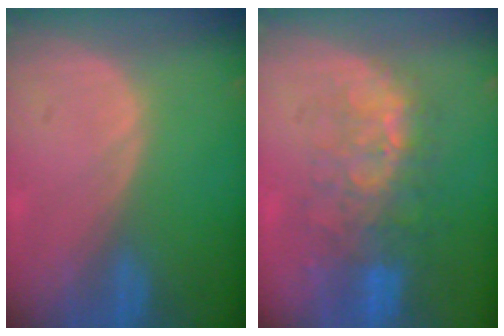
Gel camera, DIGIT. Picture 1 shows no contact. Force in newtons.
{"total": 10.0, "press": 8.4, "slide": 5.3}